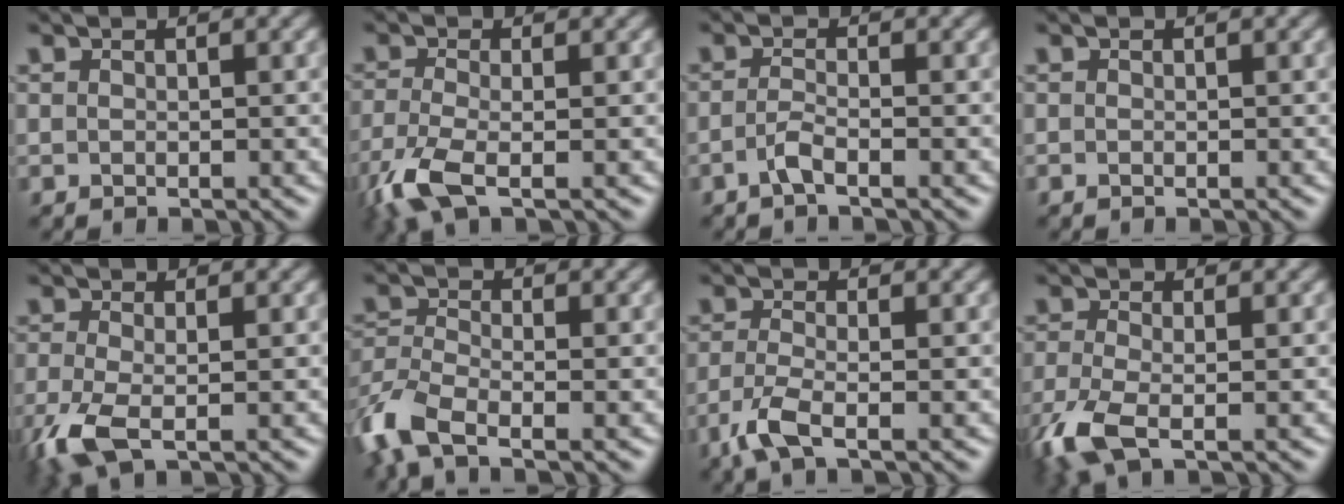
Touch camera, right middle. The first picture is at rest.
{"total": 5.0, "force": [-2.7, 1.6, 3.9], "torque": [-0.101, -0.016, -0.065]}
{"total": 1.6, "force": [-0.9, 0.3, 1.3], "torque": [-0.028, 0.002, -0.024]}
{"total": 0.0}
{"total": 4.7, "force": [-2.0, 1.8, 3.8], "torque": [-0.104, -0.013, -0.046]}
{"total": 5.9, "force": [-3.7, 2.5, 3.9], "torque": [-0.096, -0.011, -0.090]}
{"total": 3.3, "force": [-2.0, 0.8, 2.5], "torque": [-0.064, -0.009, -0.050]}
{"total": 5.1, "force": [-2.6, 1.8, 4.0], "torque": [-0.108, -0.016, -0.063]}